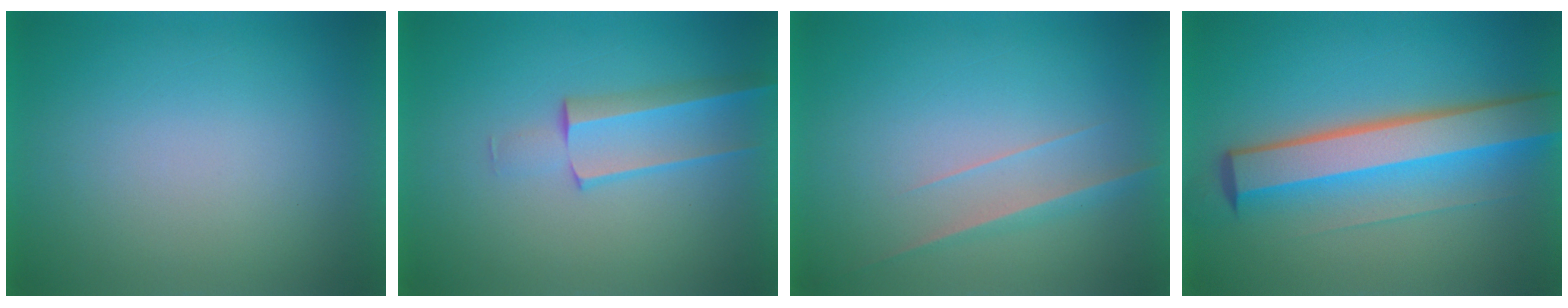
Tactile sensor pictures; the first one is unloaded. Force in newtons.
{"total": 3.0}
{"total": 2.9}
{"total": 8.0}